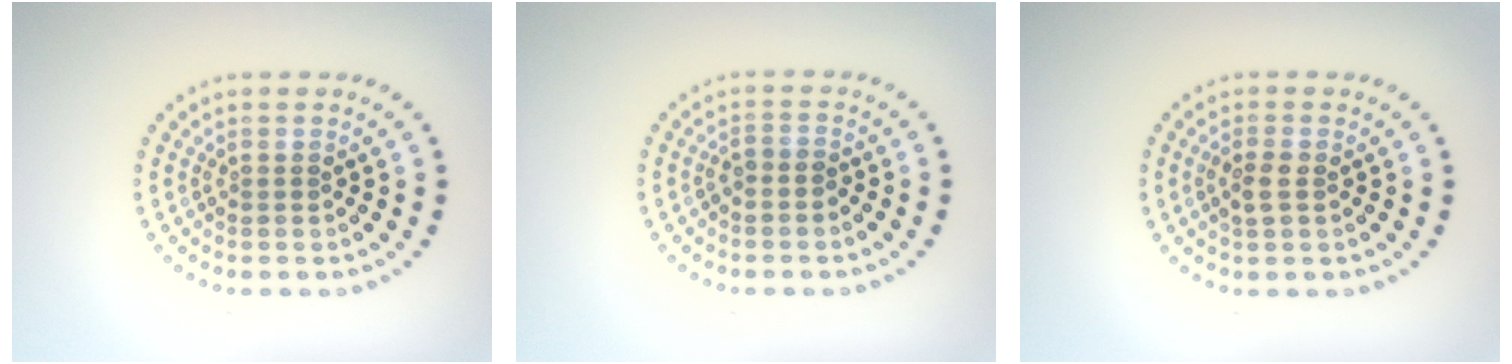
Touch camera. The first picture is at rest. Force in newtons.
{"total": 1.1, "press": 0.8, "slide": 0.7}
{"total": 1.8, "press": 1.7, "slide": 0.6}